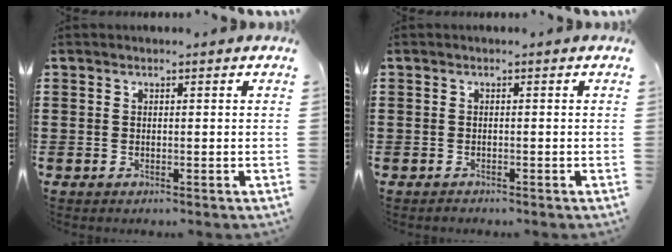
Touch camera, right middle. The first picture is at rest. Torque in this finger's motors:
{"motor_torque": [0.33, -0.27, 0.03, 0.01]}